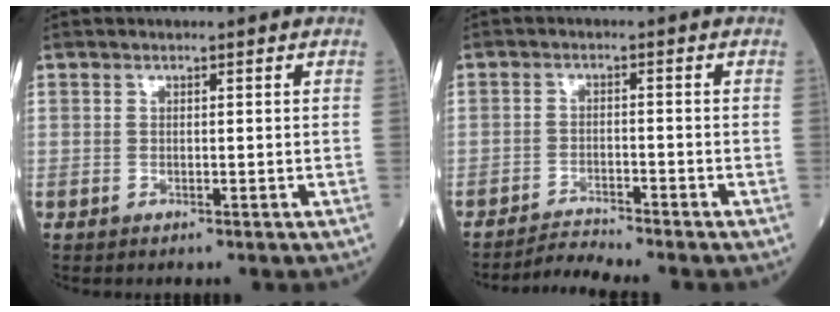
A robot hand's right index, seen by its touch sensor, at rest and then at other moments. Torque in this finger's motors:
{"motor_torque": [-0.08, -0.34, 0.07, 0.00]}